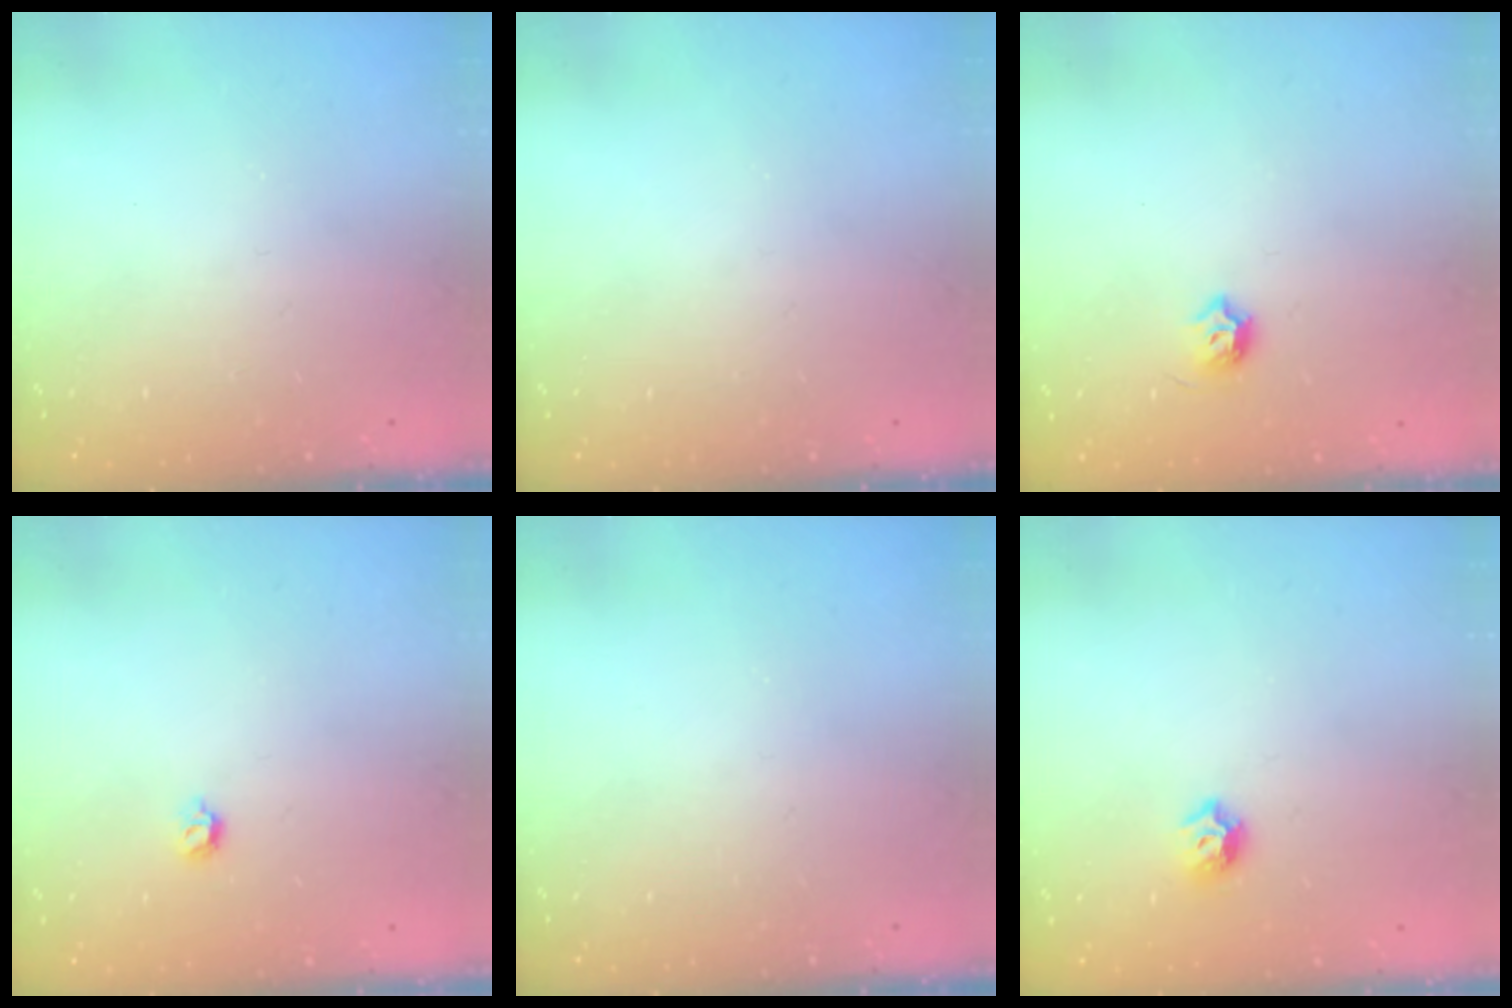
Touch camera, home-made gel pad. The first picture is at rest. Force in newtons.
{"total": 0.0}
{"total": 5.5, "press": 5.4, "slide": 0.9}
{"total": 4.6, "press": 4.5, "slide": 0.9}
{"total": 0.0}
{"total": 5.2, "press": 5.1, "slide": 0.9}